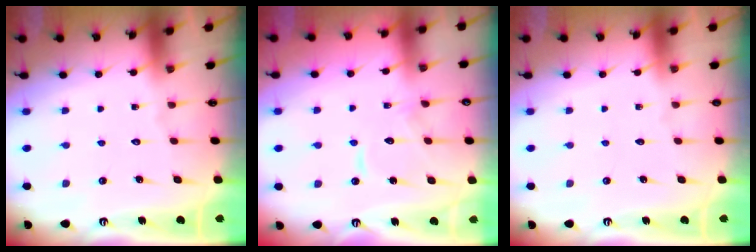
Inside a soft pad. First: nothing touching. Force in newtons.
{"total": 7.8, "press": 7.8, "slide": 0.6}
{"total": 0.0}